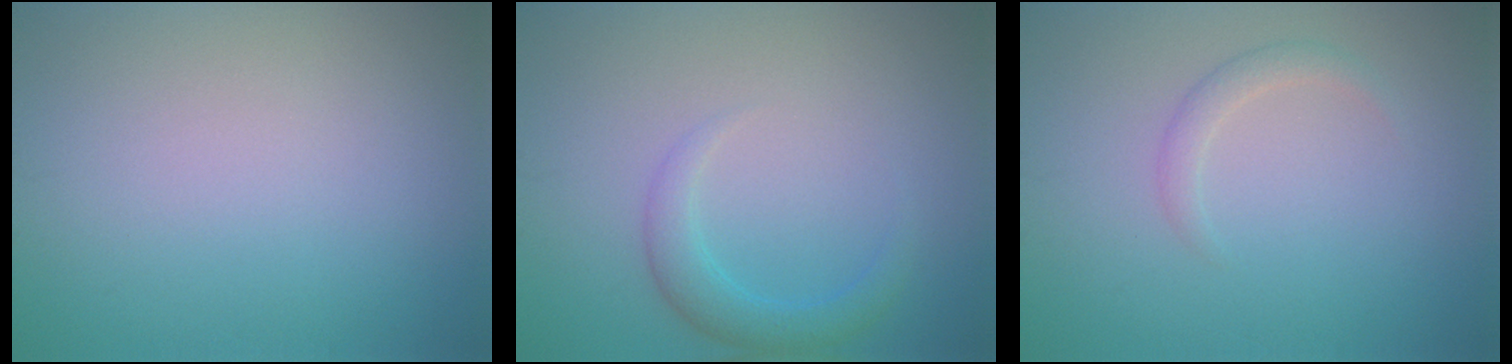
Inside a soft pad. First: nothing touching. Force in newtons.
{"total": 2.3, "press": 2.3, "slide": 0.1}
{"total": 1.4, "press": 1.4, "slide": 0.1}